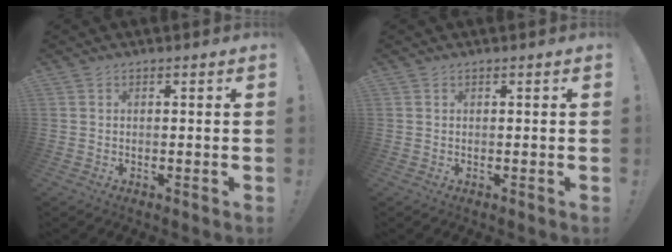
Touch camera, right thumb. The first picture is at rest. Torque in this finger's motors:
{"motor_torque": [-0.01, -0.01, 0.05, 0.04, 0.00]}